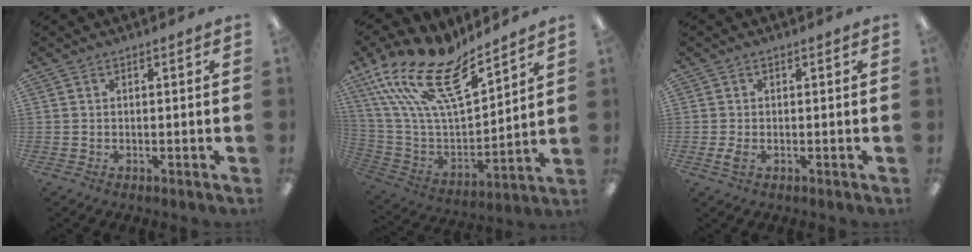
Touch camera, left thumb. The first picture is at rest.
{"total": 21.5, "force": [14.6, 8.1, 13.6], "torque": [-0.267, -0.101, 0.259]}
{"total": 2.2, "force": [-0.5, 1.1, 1.9], "torque": [-0.036, -0.006, -0.013]}